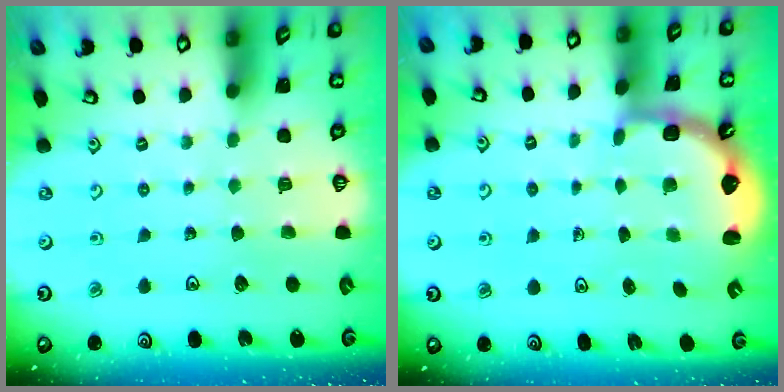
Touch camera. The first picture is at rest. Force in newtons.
{"total": 2.6, "press": 2.3, "slide": 1.3}